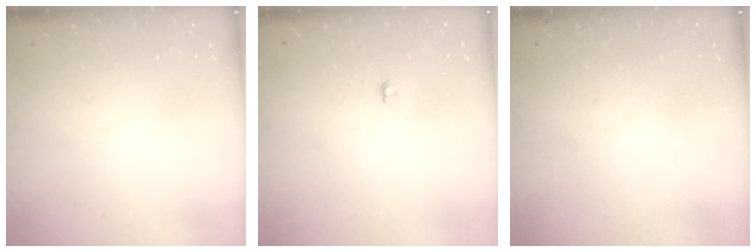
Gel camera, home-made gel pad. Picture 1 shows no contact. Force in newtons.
{"total": 2.9, "press": 2.9, "slide": 0.3}
{"total": 0.0}